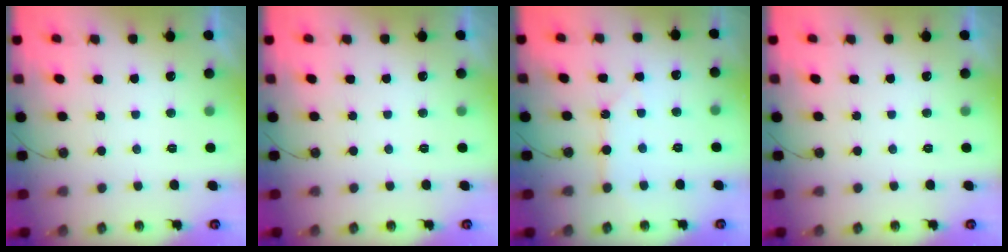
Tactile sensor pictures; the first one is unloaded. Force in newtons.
{"total": 0.0}
{"total": 4.3, "press": 4.3, "slide": 0.2}
{"total": 0.0}